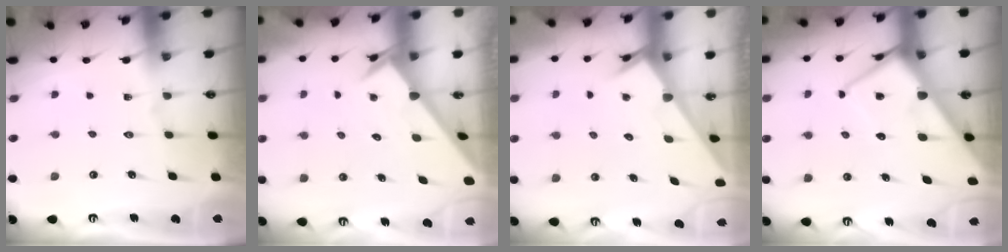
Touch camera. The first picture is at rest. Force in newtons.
{"total": 2.7, "press": 2.7, "slide": 0.2}
{"total": 2.6, "press": 2.6, "slide": 0.1}
{"total": 8.4, "press": 8.4, "slide": 0.6}